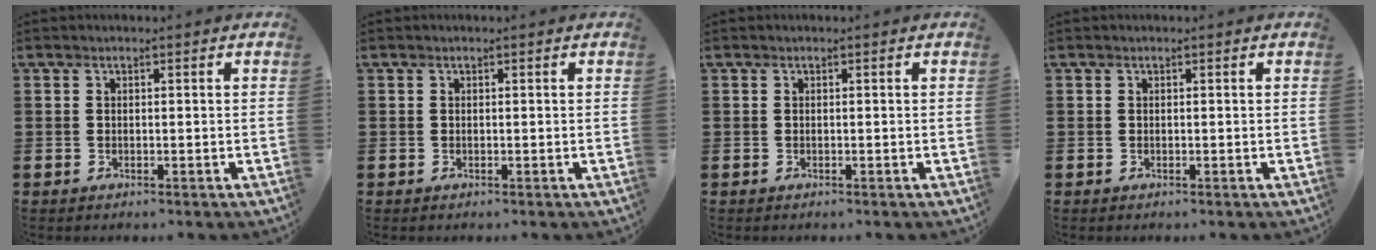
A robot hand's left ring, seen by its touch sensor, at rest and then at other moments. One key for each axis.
{"total": 0.0}
{"total": 0.0}
{"total": 0.0}